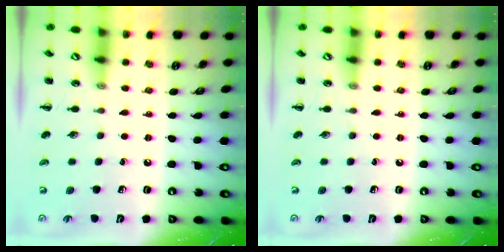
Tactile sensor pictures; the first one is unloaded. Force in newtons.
{"total": 0.0}